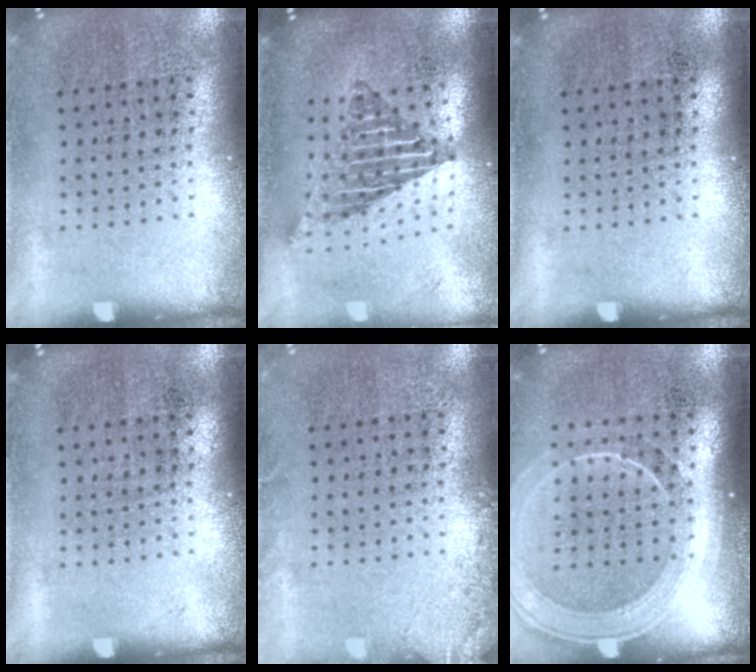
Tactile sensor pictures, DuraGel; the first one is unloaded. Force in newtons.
{"total": 1.9, "press": 1.5, "slide": 1.3}
{"total": 0.0}
{"total": 0.0}
{"total": 1.3, "press": 1.3, "slide": 0.2}
{"total": 1.8, "press": 1.7, "slide": 0.8}